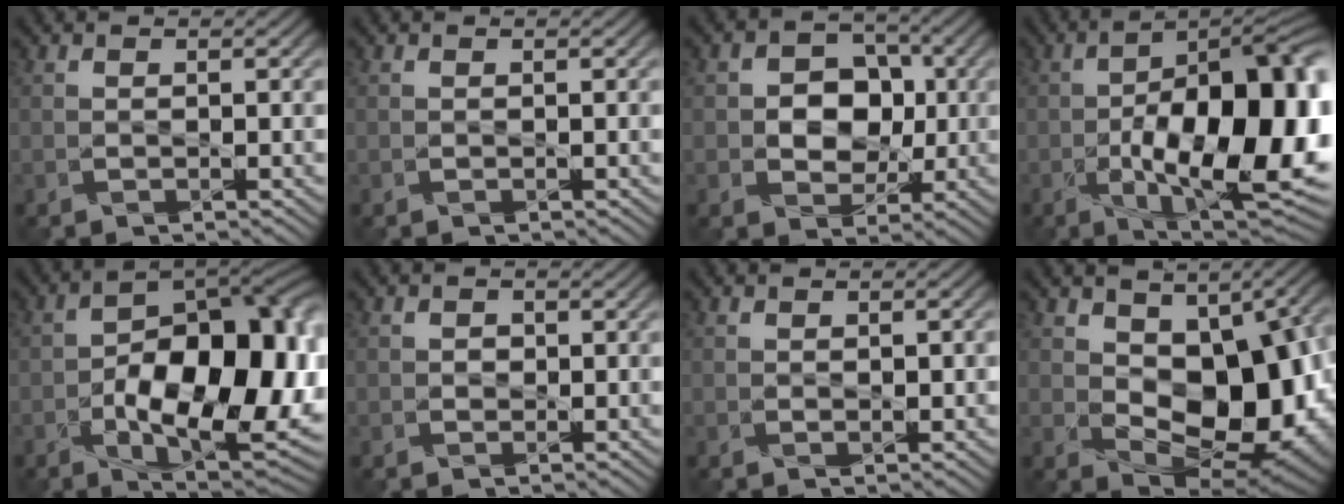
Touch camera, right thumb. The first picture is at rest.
{"total": 0.0}
{"total": 7.0, "force": [0.0, 5.6, 4.1], "torque": [-0.069, 0.004, -0.014]}
{"total": 19.7, "force": [-3.9, 8.9, 17.2], "torque": [-0.247, -0.025, -0.050]}
{"total": 18.0, "force": [-3.7, 9.5, 14.9], "torque": [-0.201, -0.013, -0.051]}
{"total": 0.9, "force": [-0.1, 0.9, 0.3], "torque": [-0.003, -0.006, -0.004]}
{"total": 1.4, "force": [-0.1, 0.7, 1.2], "torque": [-0.018, -0.003, 0.002]}
{"total": 14.2, "force": [0.2, 8.7, 11.2], "torque": [-0.168, -0.020, 0.010]}